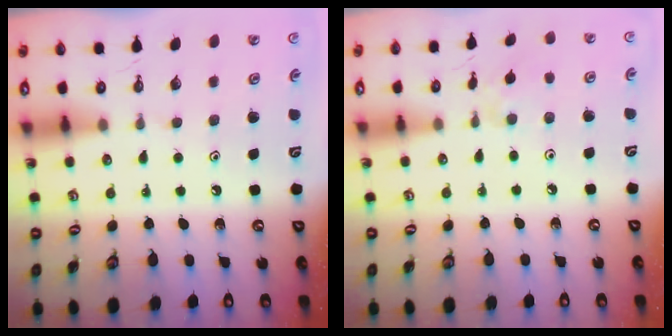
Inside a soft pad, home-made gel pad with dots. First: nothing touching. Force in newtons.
{"total": 2.6, "press": 2.6, "slide": 0.5}